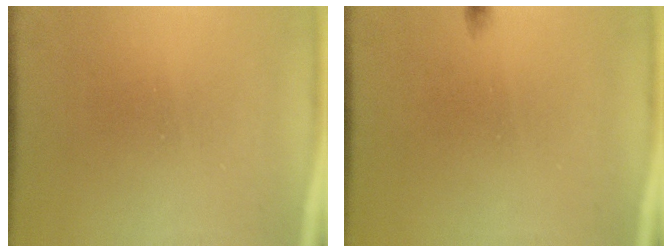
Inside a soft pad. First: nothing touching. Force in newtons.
{"total": 0.6}